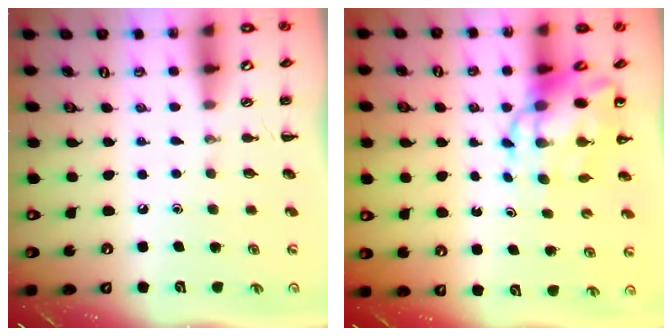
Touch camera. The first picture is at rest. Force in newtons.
{"total": 9.9, "press": 9.5, "slide": 2.8}